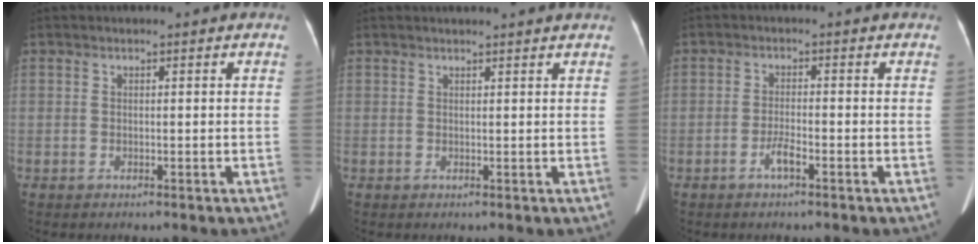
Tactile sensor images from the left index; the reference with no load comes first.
{"total": 4.9, "force": [4.6, -0.3, 1.5], "torque": [-0.017, 0.021, 0.048]}
{"total": 2.2, "force": [-1.3, 0.2, 1.7], "torque": [-0.035, -0.001, -0.027]}